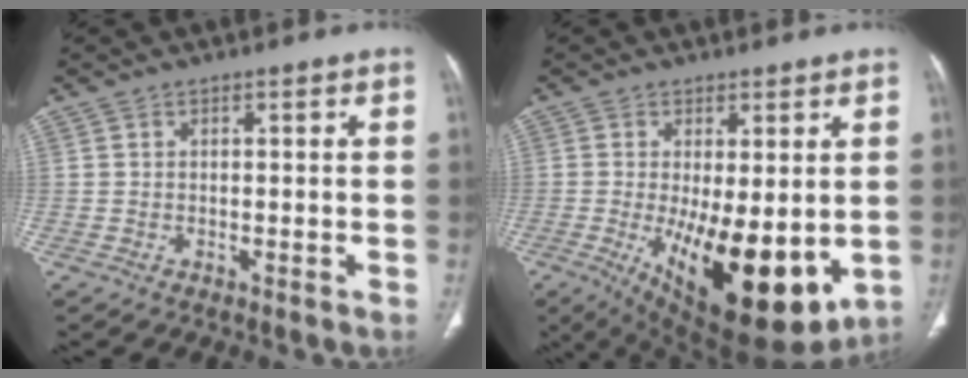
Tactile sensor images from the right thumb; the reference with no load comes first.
{"total": 18.6, "force": [-3.5, 7.6, 16.6], "torque": [-0.235, -0.036, -0.026]}